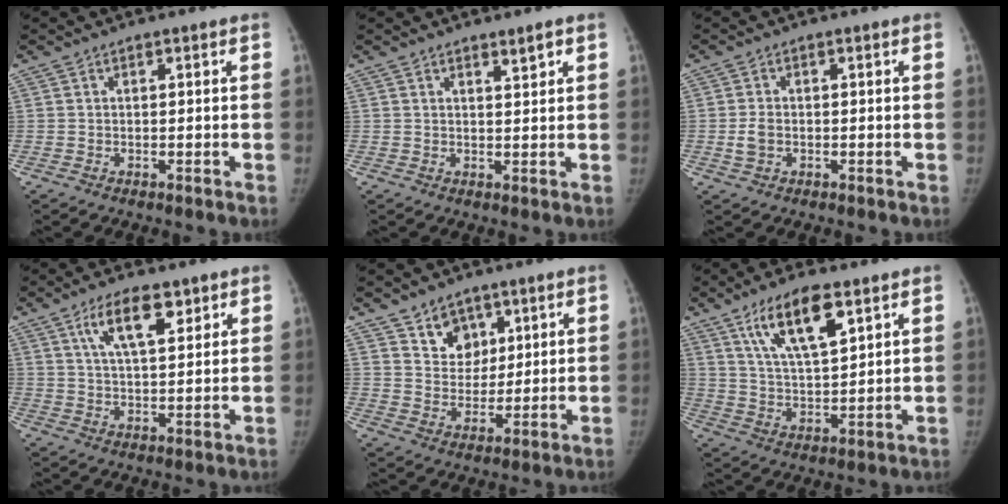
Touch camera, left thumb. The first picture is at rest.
{"total": 1.6, "force": [1.3, 0.2, 0.9], "torque": [-0.008, -0.012, 0.022]}
{"total": 2.7, "force": [-0.6, 1.9, 1.8], "torque": [-0.038, 0.006, -0.012]}
{"total": 9.2, "force": [4.9, 3.6, 6.9], "torque": [-0.104, -0.020, 0.086]}
{"total": 7.1, "force": [4.3, 5.4, 1.8], "torque": [0.007, -0.030, 0.081]}
{"total": 12.2, "force": [6.7, 4.2, 9.3], "torque": [-0.151, -0.028, 0.127]}